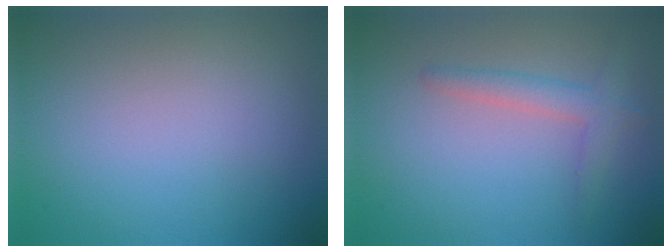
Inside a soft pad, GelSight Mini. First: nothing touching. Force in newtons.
{"total": 2.3, "press": 2.3, "slide": 0.1}